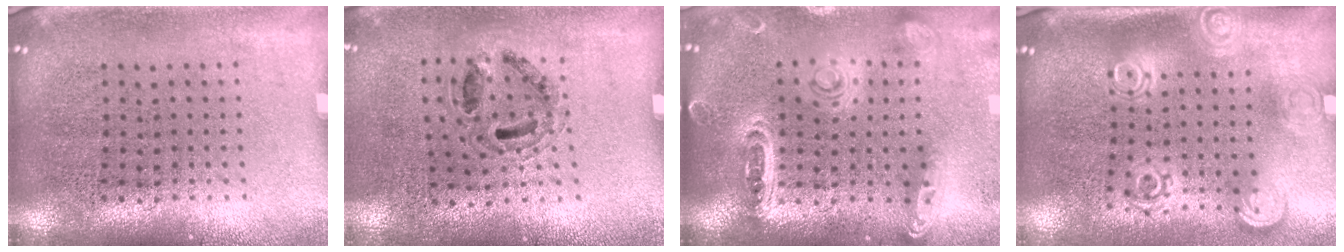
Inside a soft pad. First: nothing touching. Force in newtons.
{"total": 1.0, "press": 0.8, "slide": 0.5}
{"total": 1.3, "press": 1.3, "slide": 0.1}
{"total": 1.7, "press": 1.3, "slide": 1.1}